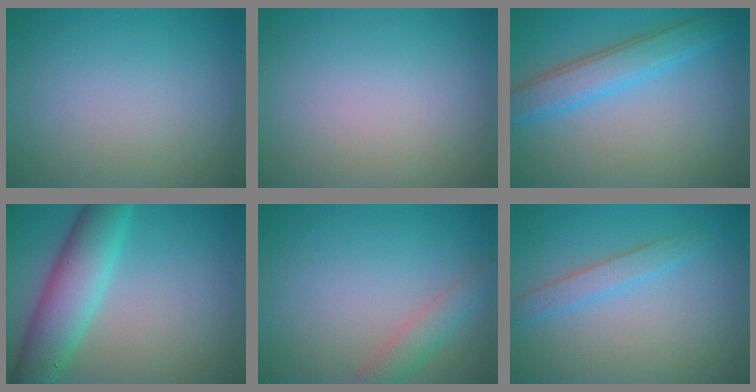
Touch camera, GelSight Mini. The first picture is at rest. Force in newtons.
{"total": 0.0}
{"total": 4.2, "press": 4.2, "slide": 0.2}
{"total": 6.9, "press": 6.9, "slide": 0.6}
{"total": 2.5, "press": 2.5, "slide": 0.1}
{"total": 2.1, "press": 2.1, "slide": 0.1}